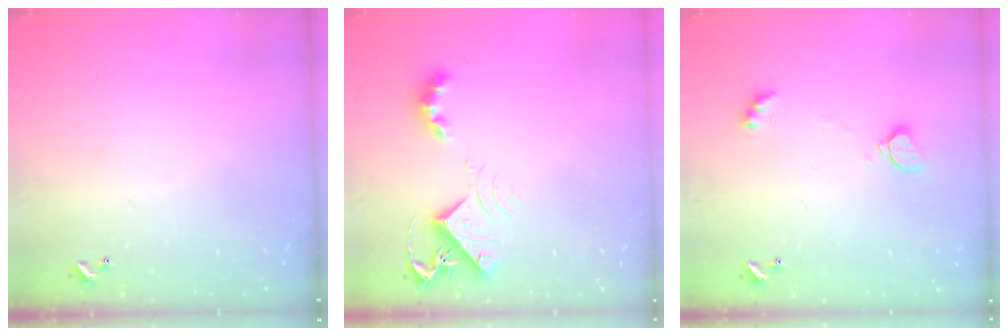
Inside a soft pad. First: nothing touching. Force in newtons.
{"total": 7.1, "press": 7.1, "slide": 1.0}
{"total": 2.2, "press": 2.2, "slide": 0.2}